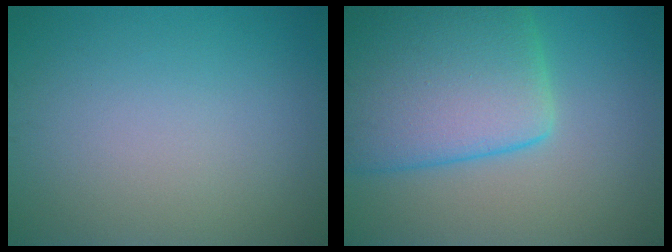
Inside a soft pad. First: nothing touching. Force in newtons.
{"total": 10.4, "press": 10.4, "slide": 0.4}